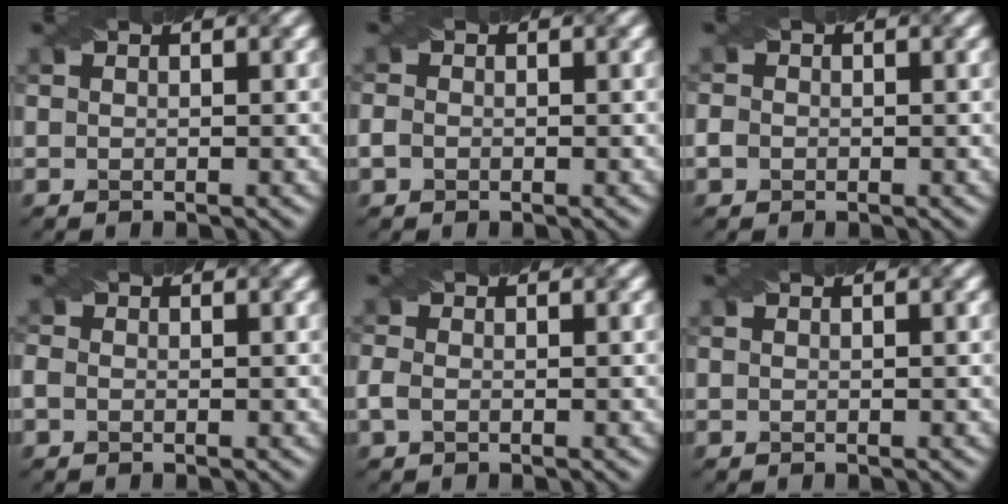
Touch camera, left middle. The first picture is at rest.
{"total": 1.1, "force": [-0.4, 0.9, 0.4], "torque": [-0.009, -0.002, -0.010]}
{"total": 1.2, "force": [-0.4, 1.1, 0.3], "torque": [-0.004, -0.001, -0.010]}
{"total": 0.9, "force": [-0.3, 0.8, 0.5], "torque": [-0.010, -0.002, -0.007]}
{"total": 1.4, "force": [-0.4, 1.0, 0.9], "torque": [-0.024, 0.001, -0.012]}
{"total": 0.0}